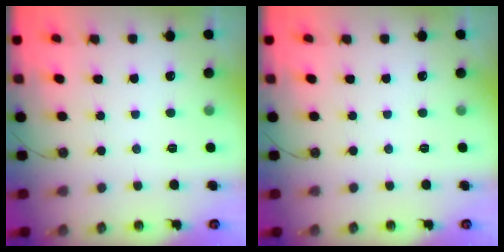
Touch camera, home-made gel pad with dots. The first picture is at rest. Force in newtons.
{"total": 0.0}